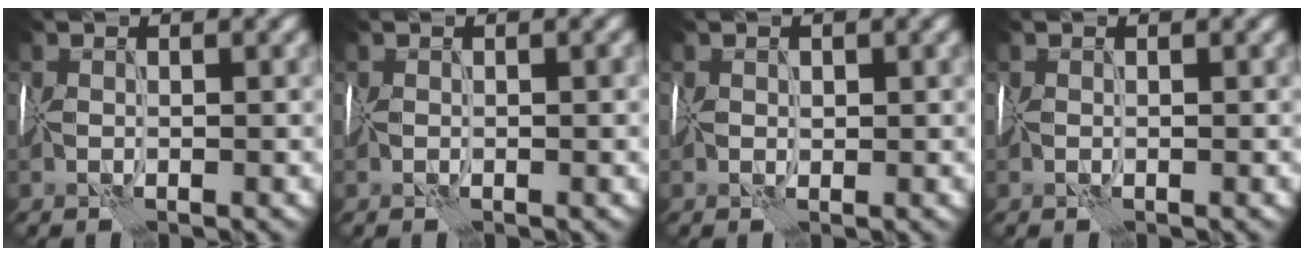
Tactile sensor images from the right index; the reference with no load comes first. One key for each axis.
{"total": 0.5, "fx": 0.0, "fy": 0.2, "fz": 0.5, "tx": -0.007, "ty": 0.001, "tz": -0.001}
{"total": 0.7, "fx": 0.4, "fy": 0.5, "fz": 0.3, "tx": -0.004, "ty": 0.000, "tz": 0.006}
{"total": 0.0}